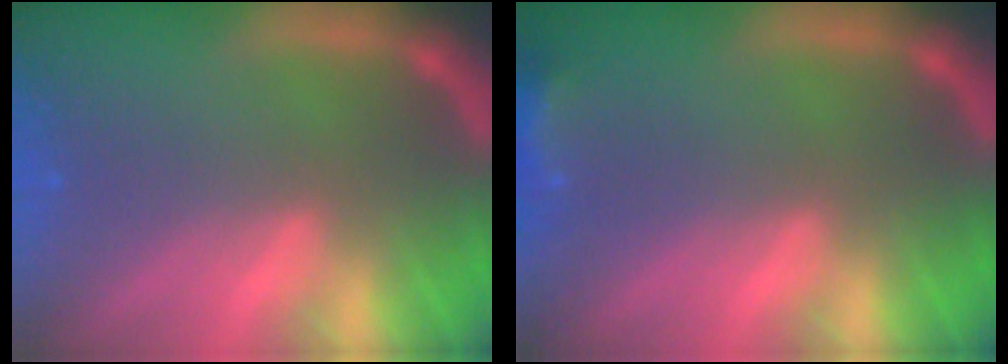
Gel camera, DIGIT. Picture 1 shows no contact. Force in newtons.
{"total": 3.0}